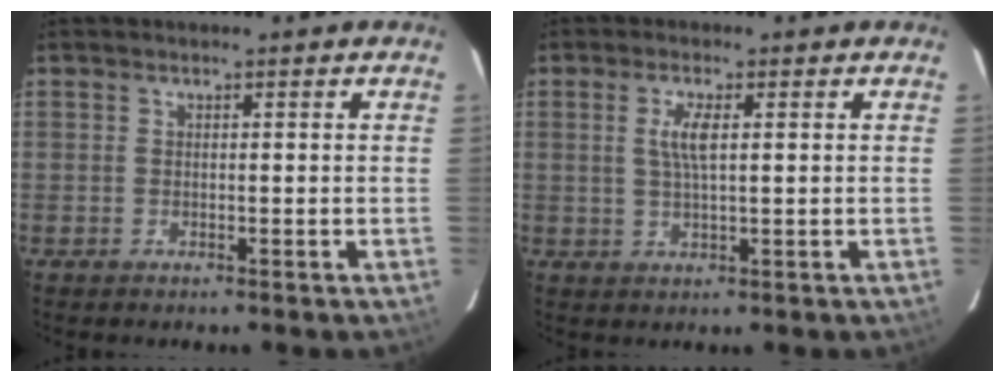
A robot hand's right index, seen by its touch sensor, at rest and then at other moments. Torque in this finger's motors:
{"motor_torque": [0.12, -0.01, 0.11, 0.08]}